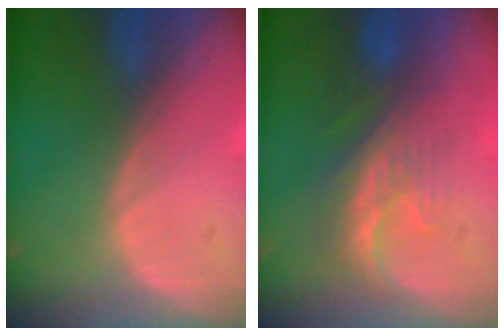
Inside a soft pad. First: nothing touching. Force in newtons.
{"total": 8.3, "press": 7.2, "slide": 4.0}